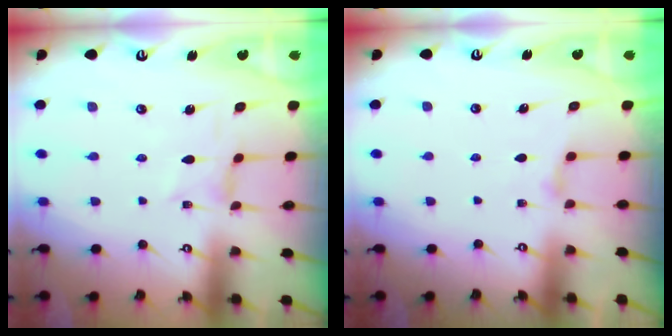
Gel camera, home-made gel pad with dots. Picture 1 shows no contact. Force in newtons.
{"total": 2.3, "press": 2.3, "slide": 0.4}